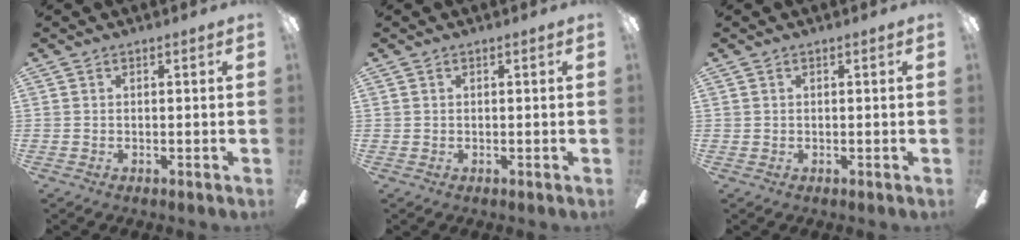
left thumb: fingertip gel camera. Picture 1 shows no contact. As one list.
[{"total": 0.6, "force": [0.2, 0.6, 0.3], "torque": [-0.005, 0.006, 0.002]}, {"total": 0.8, "force": [0.2, 0.7, 0.3], "torque": [-0.005, 0.005, 0.004]}]